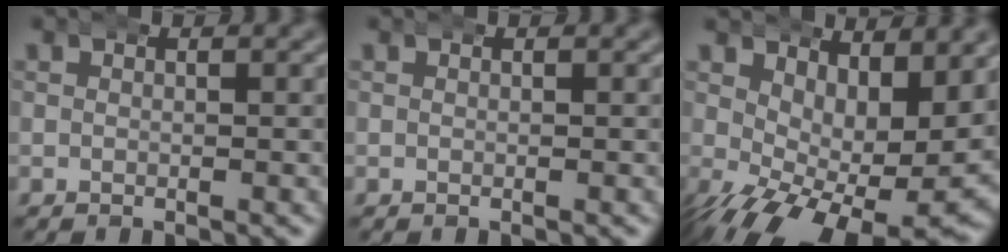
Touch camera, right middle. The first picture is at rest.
{"total": 0.0}
{"total": 8.5, "force": [-1.1, 4.0, 7.4], "torque": [-0.109, -0.043, 0.003]}